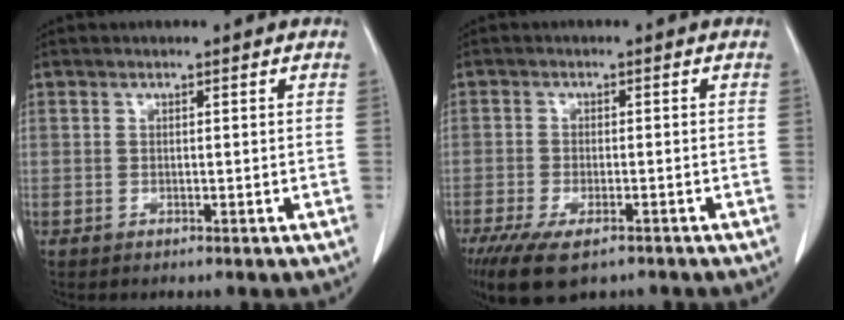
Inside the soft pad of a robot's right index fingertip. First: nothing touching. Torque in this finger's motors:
{"motor_torque": [1.12, -1.02, 0.48, 0.15]}